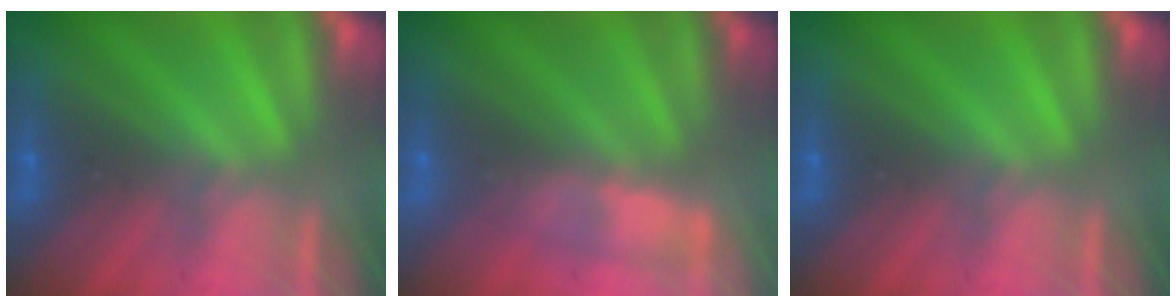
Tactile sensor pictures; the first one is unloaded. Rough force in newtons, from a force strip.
{"total": 3.0}
{"total": 0.0}